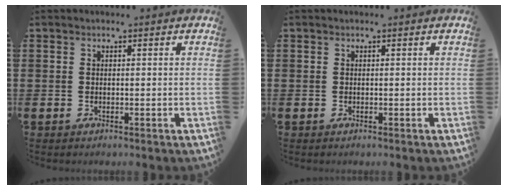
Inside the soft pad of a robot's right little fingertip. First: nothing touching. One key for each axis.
{"total": 0.0}